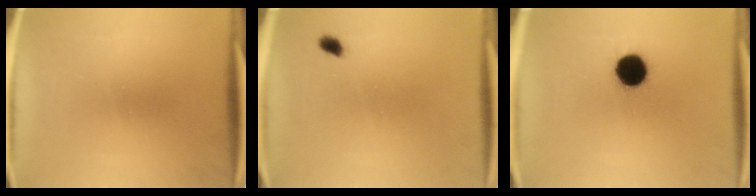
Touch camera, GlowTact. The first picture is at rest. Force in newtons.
{"total": 1.4}
{"total": 10.3}